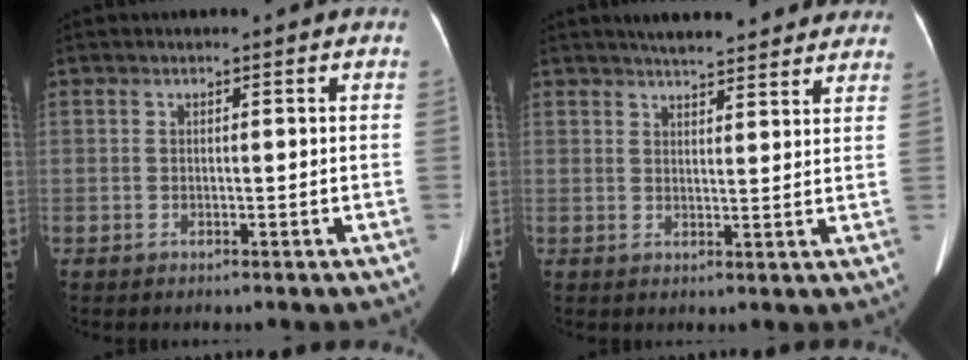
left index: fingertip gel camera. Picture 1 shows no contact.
{"total": 12.2, "force": [11.0, 2.3, 4.9], "torque": [-0.050, 0.017, 0.126]}